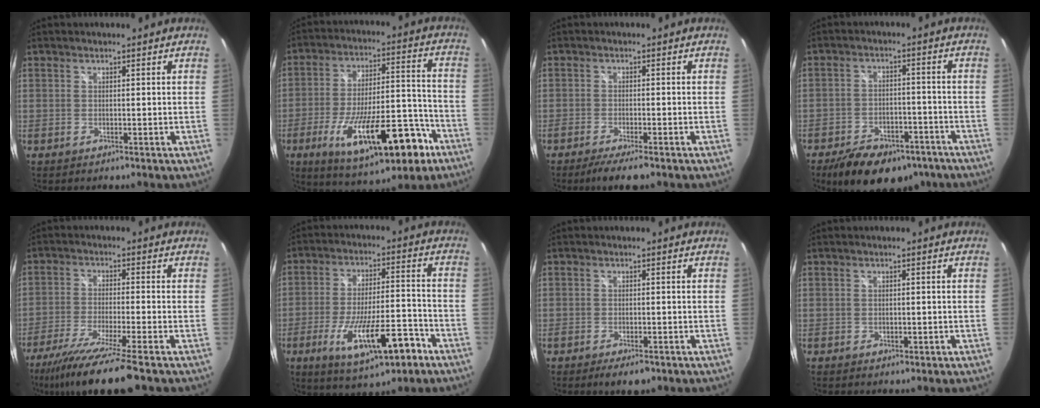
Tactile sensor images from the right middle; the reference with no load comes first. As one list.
[{"total": 21.4, "force": [-10.8, 7.5, 16.9], "torque": [-0.290, -0.015, -0.153]}, {"total": 5.1, "force": [-4.0, 0.3, 3.2], "torque": [-0.073, -0.016, -0.071]}, {"total": 16.1, "force": [-11.2, 8.0, 8.2], "torque": [-0.173, -0.006, -0.156]}, {"total": 13.4, "force": [-10.5, -0.5, 8.4], "torque": [-0.174, -0.047, -0.180]}, {"total": 15.8, "force": [-8.1, 4.6, 12.8], "torque": [-0.232, -0.019, -0.120]}, {"total": 4.0, "force": [-2.7, 1.4, 2.5], "torque": [-0.052, -0.013, -0.044]}, {"total": 1.3, "force": [-0.6, 1.0, 0.6], "torque": [-0.008, -0.004, -0.008]}]